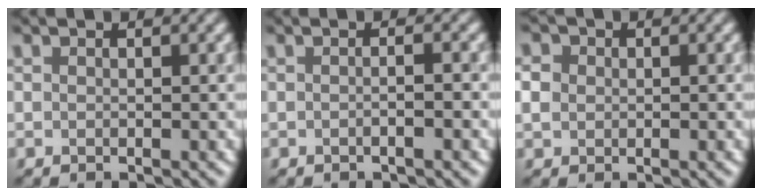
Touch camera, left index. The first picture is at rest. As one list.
[{"total": 2.3, "force": [0.0, 1.0, 2.0], "torque": [0.004, 0.002, -0.022]}, {"total": 1.8, "force": [0.0, 1.7, 0.7], "torque": [-0.010, 0.003, -0.005]}]